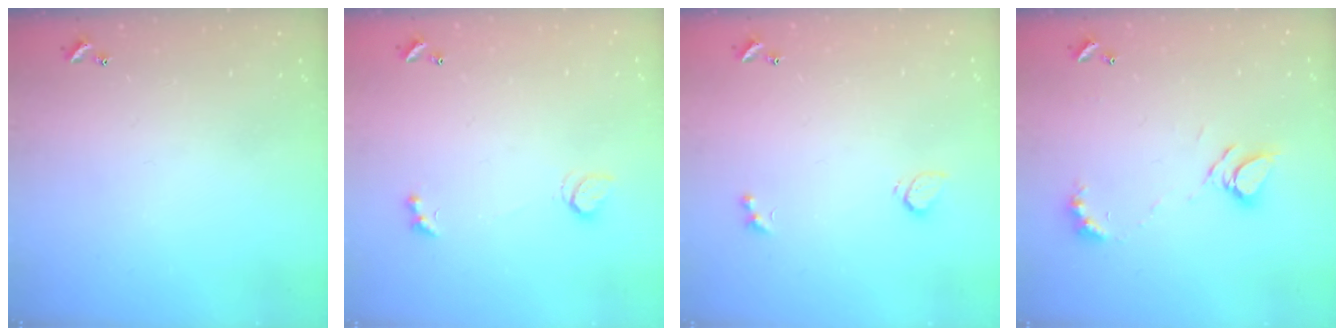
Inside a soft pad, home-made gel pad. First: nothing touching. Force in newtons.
{"total": 2.3, "press": 1.9, "slide": 1.1}
{"total": 2.1, "press": 1.8, "slide": 1.2}
{"total": 7.0, "press": 7.0, "slide": 0.8}